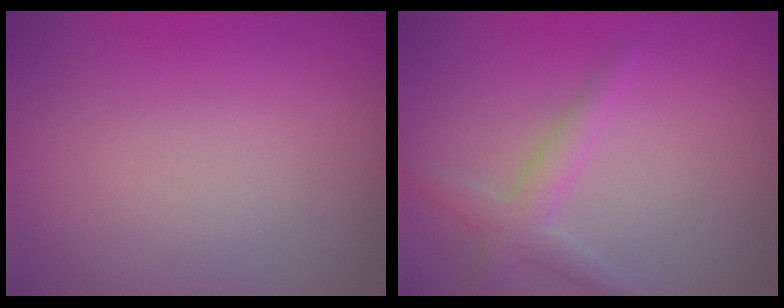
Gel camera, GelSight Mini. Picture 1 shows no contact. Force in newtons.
{"total": 2.4, "press": 2.4, "slide": 0.1}